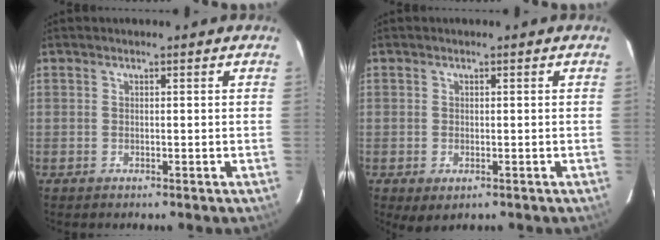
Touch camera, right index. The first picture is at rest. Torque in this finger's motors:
{"motor_torque": [0.46, -0.44, 0.12, 0.01]}